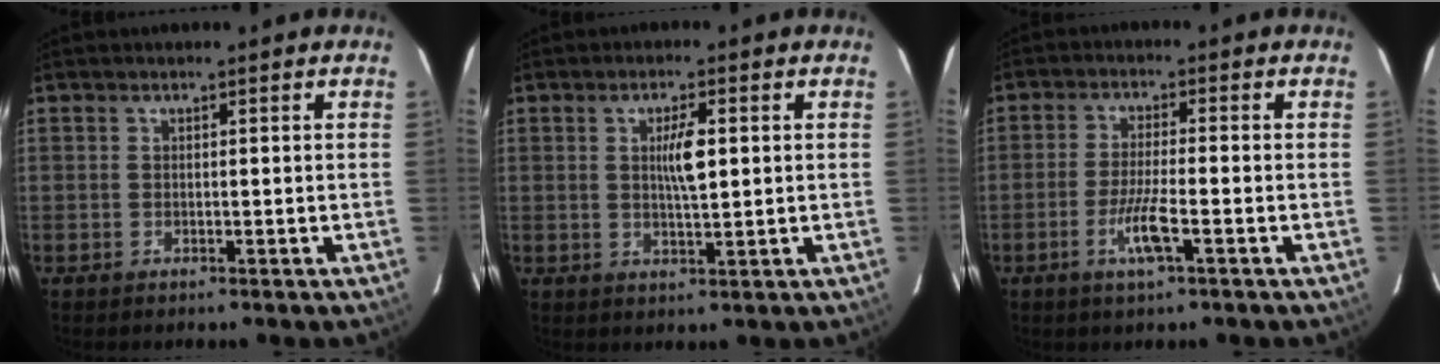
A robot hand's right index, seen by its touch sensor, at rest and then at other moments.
{"total": 4.4, "force": [0.8, 0.7, 4.3], "torque": [-0.075, 0.001, 0.013]}
{"total": 5.3, "force": [-2.3, 0.2, 4.8], "torque": [-0.094, -0.007, -0.043]}